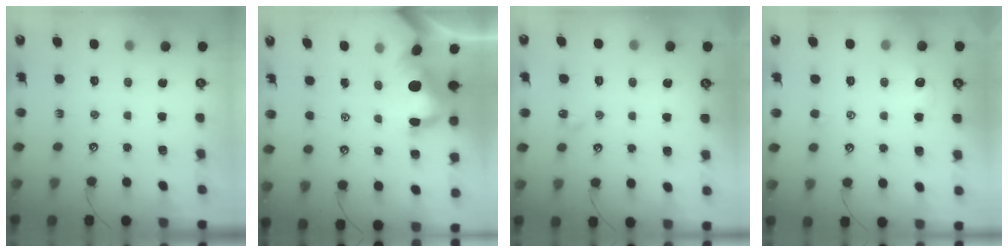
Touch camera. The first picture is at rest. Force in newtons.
{"total": 7.8, "press": 7.7, "slide": 1.4}
{"total": 2.0, "press": 1.9, "slide": 0.5}
{"total": 0.7, "press": 0.5, "slide": 0.5}